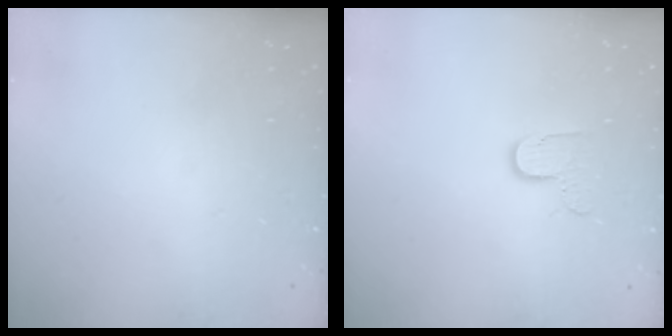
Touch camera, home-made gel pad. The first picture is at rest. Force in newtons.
{"total": 6.7, "press": 6.7, "slide": 0.4}